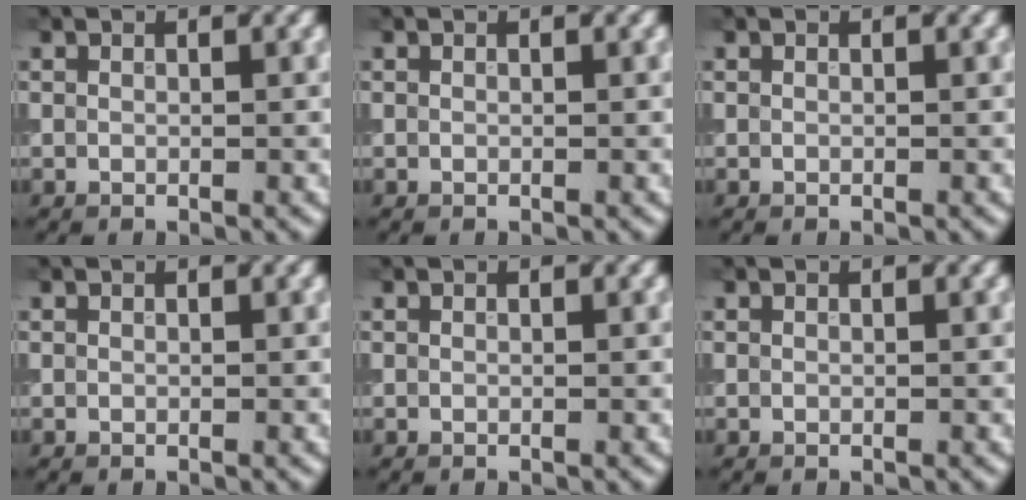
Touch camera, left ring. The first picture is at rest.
{"total": 0.0}
{"total": 0.0}
{"total": 0.0}
{"total": 0.0}
{"total": 0.0}